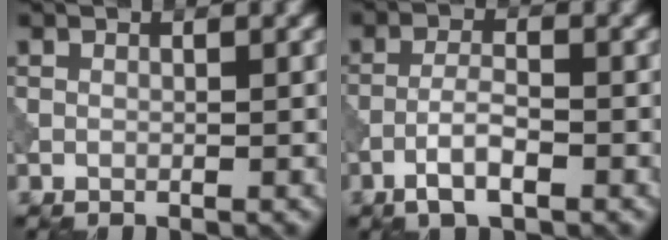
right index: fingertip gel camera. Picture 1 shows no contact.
{"total": 3.1, "force": [-1.7, 0.8, 2.5], "torque": [-0.051, 0.006, -0.039]}